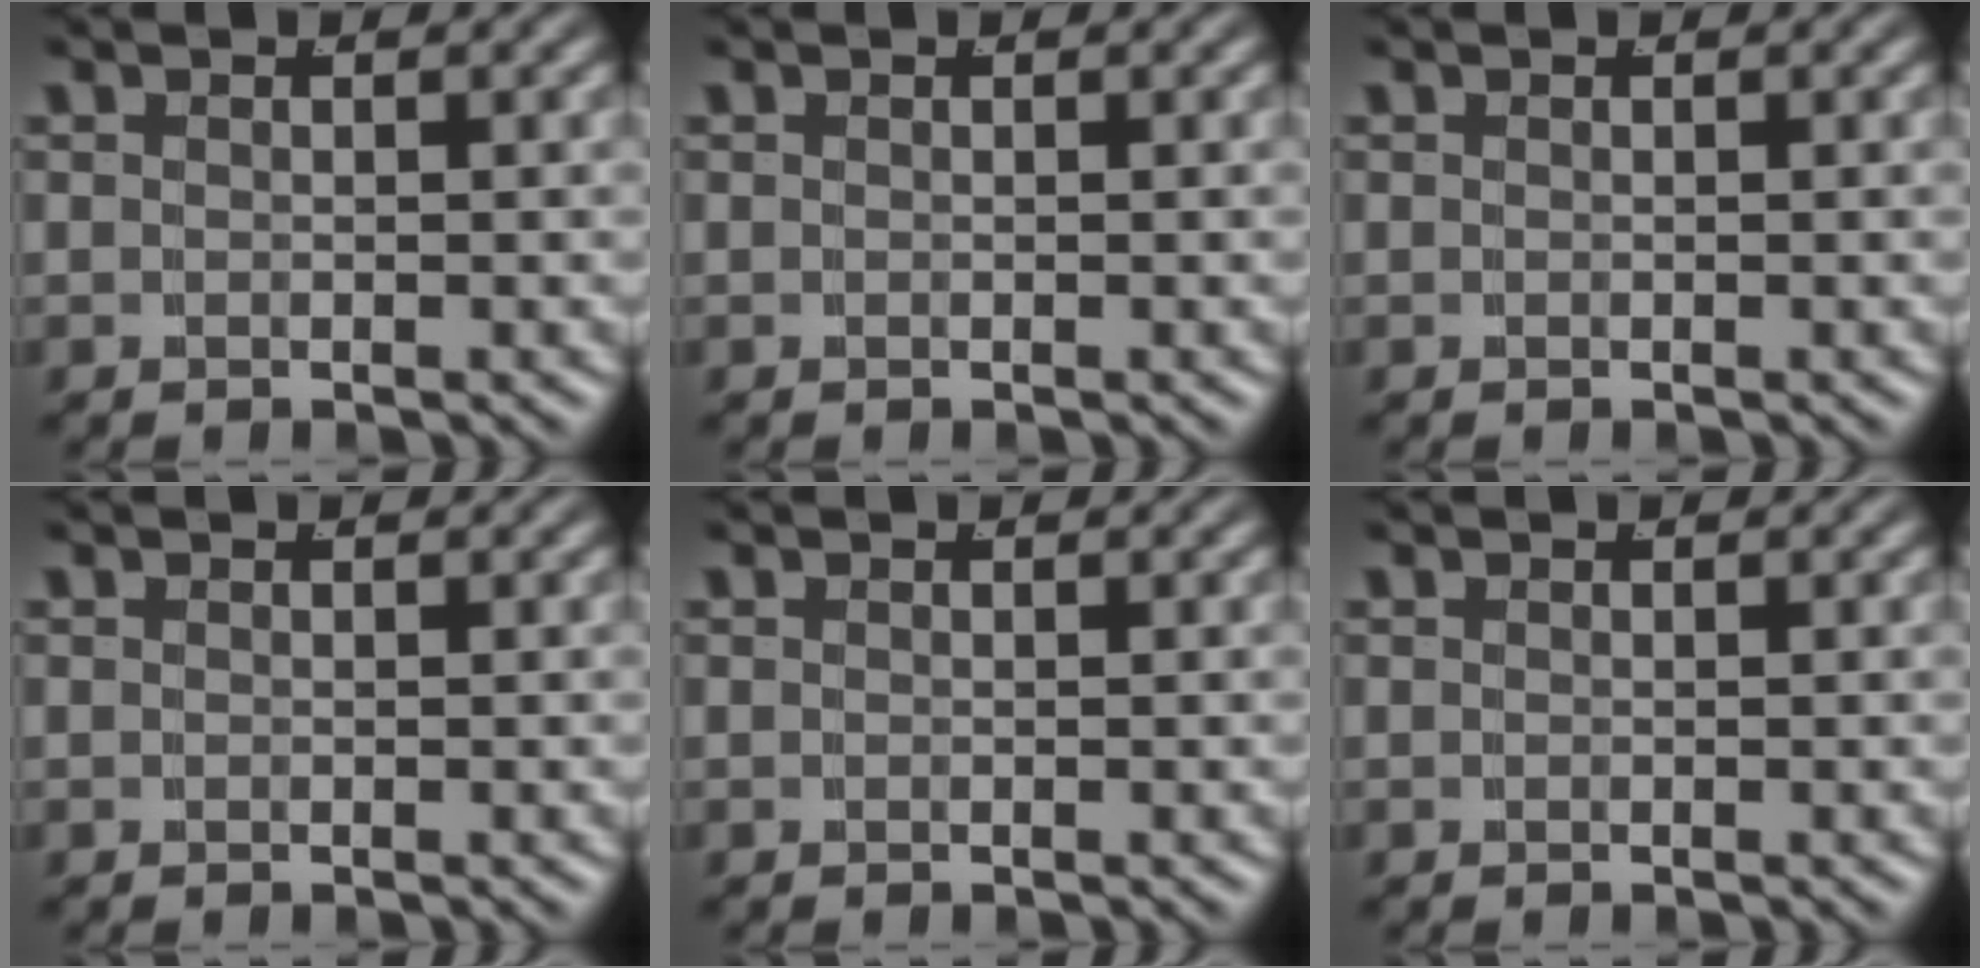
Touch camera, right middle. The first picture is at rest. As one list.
[{"total": 0.0}, {"total": 0.0}, {"total": 0.0}, {"total": 0.0}, {"total": 0.0}]